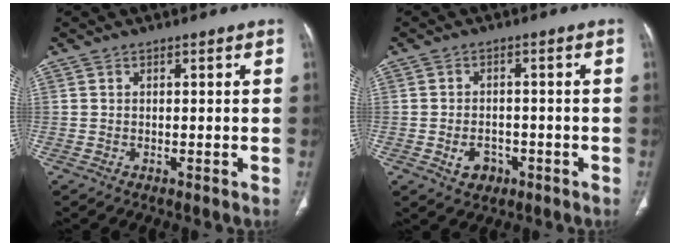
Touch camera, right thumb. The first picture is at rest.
{"total": 4.4, "force": [-1.7, 3.3, 2.3], "torque": [-0.029, 0.013, -0.021]}